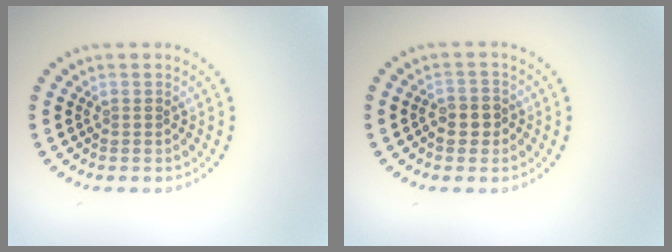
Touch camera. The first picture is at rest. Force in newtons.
{"total": 1.7, "press": 1.6, "slide": 0.5}